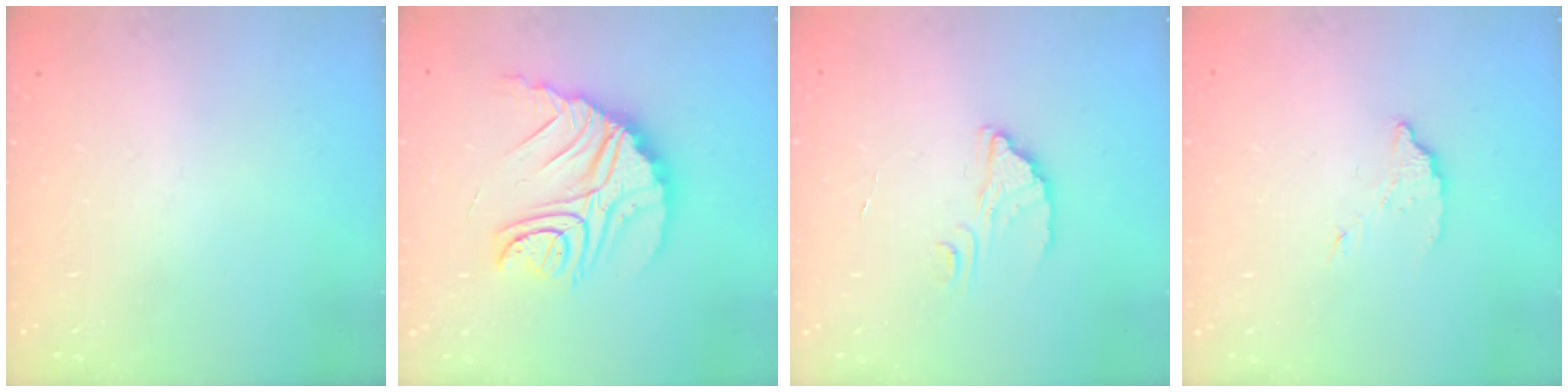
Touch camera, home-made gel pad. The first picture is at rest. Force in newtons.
{"total": 16.4, "press": 16.3, "slide": 1.7}
{"total": 2.3, "press": 2.3, "slide": 0.0}
{"total": 2.9, "press": 2.9, "slide": 0.2}